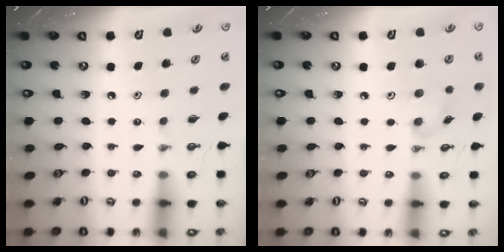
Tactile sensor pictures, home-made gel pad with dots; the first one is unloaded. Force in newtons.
{"total": 5.3, "press": 5.3, "slide": 0.6}